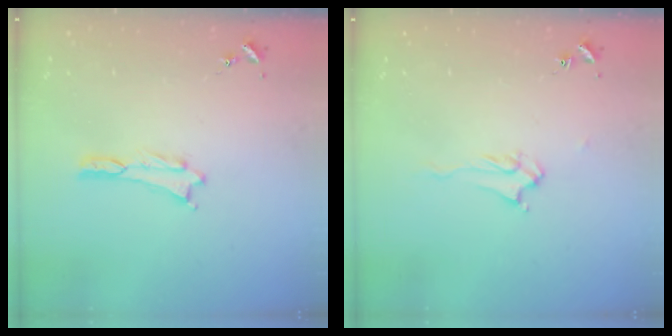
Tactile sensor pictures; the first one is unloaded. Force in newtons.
{"total": 2.5, "press": 2.4, "slide": 0.4}